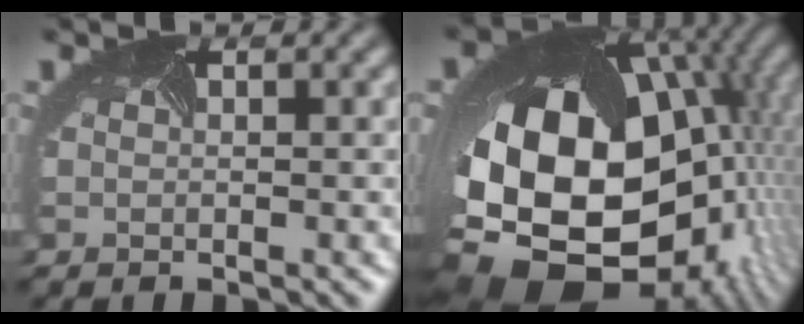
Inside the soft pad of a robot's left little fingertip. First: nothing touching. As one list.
[{"total": 20.5, "force": [-2.1, 14.6, 14.3], "torque": [-0.294, -0.063, -0.001]}]